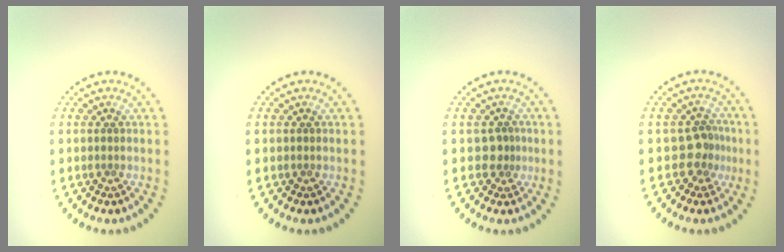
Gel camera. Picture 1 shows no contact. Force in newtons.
{"total": 0.0}
{"total": 1.3, "press": 0.8, "slide": 1.0}
{"total": 2.4, "press": 1.7, "slide": 1.7}